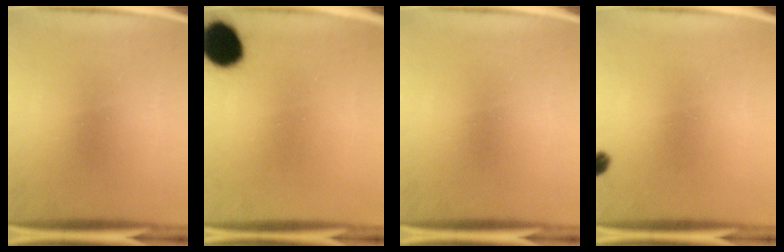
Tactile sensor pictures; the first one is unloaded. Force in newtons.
{"total": 11.2}
{"total": 0.0}
{"total": 1.5}